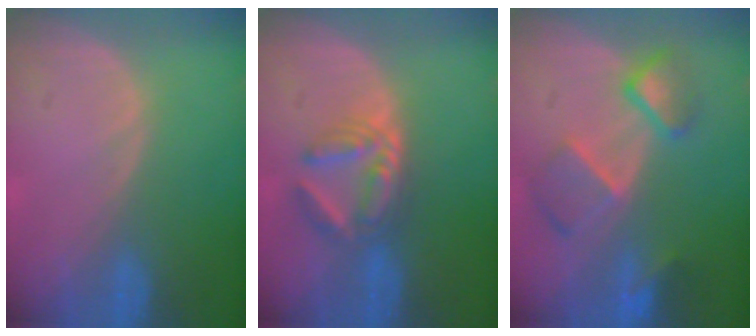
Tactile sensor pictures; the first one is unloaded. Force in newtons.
{"total": 6.2, "press": 5.6, "slide": 2.6}
{"total": 7.3, "press": 6.6, "slide": 3.2}